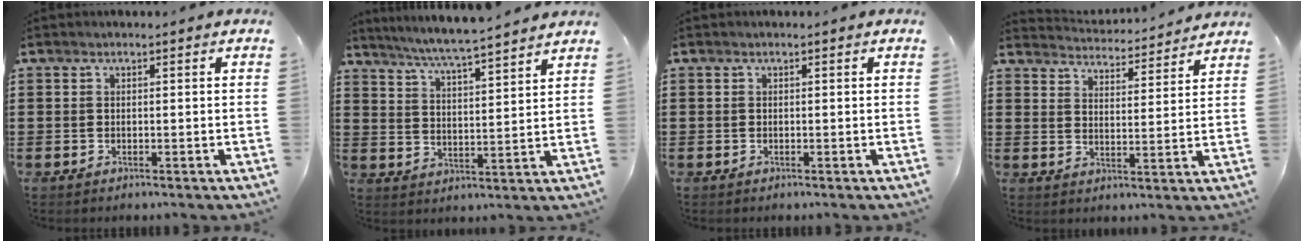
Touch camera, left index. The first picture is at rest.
{"total": 5.2, "force": [4.8, -0.8, 1.8], "torque": [-0.054, -0.036, 0.080]}
{"total": 0.0}
{"total": 3.7, "force": [3.7, -0.4, -0.1], "torque": [-0.019, -0.033, 0.060]}